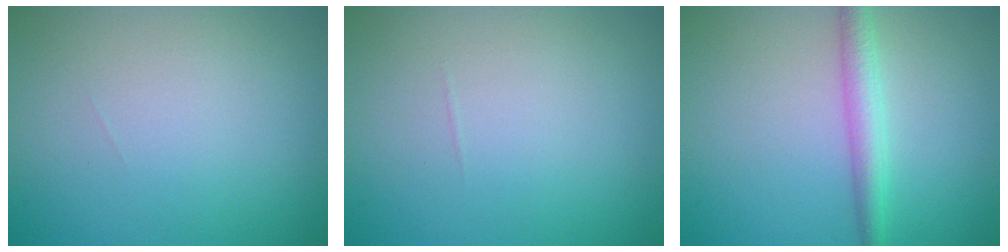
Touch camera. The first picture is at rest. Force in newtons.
{"total": 0.0}
{"total": 2.8, "press": 2.8, "slide": 0.1}